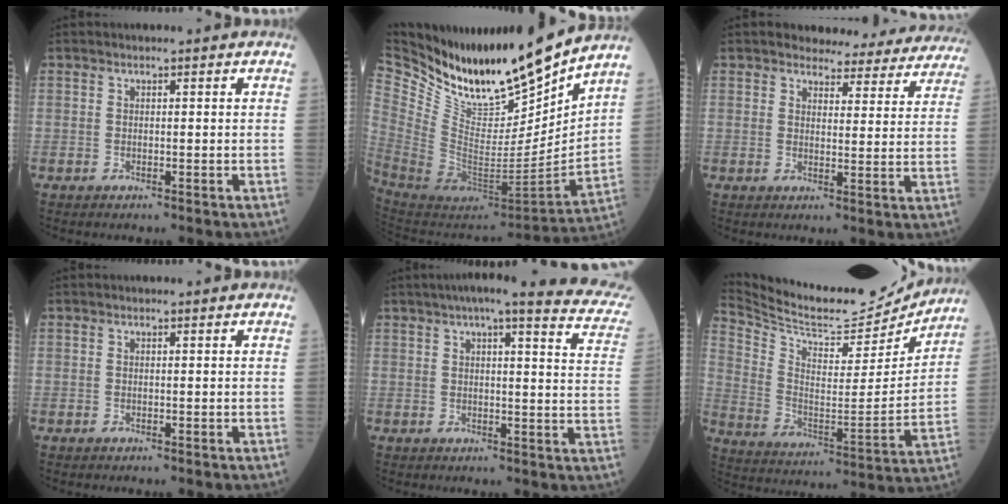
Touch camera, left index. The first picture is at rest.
{"total": 20.1, "force": [18.0, 3.7, 8.1], "torque": [-0.158, -0.060, 0.328]}
{"total": 15.6, "force": [14.7, 4.5, 2.8], "torque": [0.000, -0.036, 0.146]}
{"total": 0.0}
{"total": 19.7, "force": [16.8, 1.8, 10.3], "torque": [-0.130, -0.018, 0.183]}
{"total": 19.9, "force": [19.1, 3.2, 4.5], "torque": [-0.101, -0.043, 0.295]}